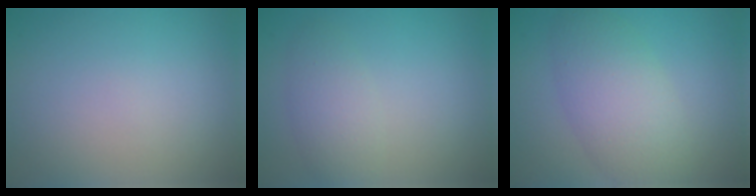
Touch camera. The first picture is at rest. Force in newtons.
{"total": 2.7, "press": 2.7, "slide": 0.0}
{"total": 5.7, "press": 5.7, "slide": 0.1}